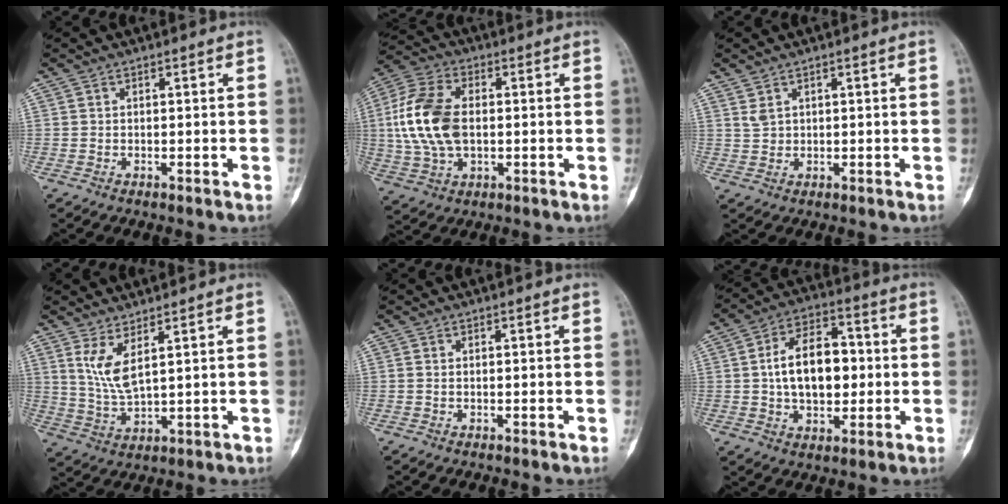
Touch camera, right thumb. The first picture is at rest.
{"total": 14.9, "force": [0.6, 8.9, 11.9], "torque": [-0.248, 0.011, 0.011]}
{"total": 1.9, "force": [1.3, 1.1, 0.9], "torque": [-0.012, -0.004, 0.032]}
{"total": 6.3, "force": [3.0, 1.5, 5.3], "torque": [-0.117, -0.031, 0.072]}
{"total": 0.0}
{"total": 13.9, "force": [0.4, 8.5, 11.1], "torque": [-0.155, 0.018, 0.006]}